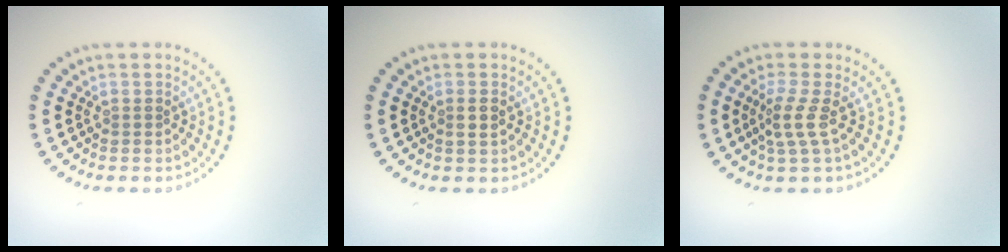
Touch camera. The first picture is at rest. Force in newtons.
{"total": 1.1, "press": 1.0, "slide": 0.5}
{"total": 2.3, "press": 1.6, "slide": 1.7}